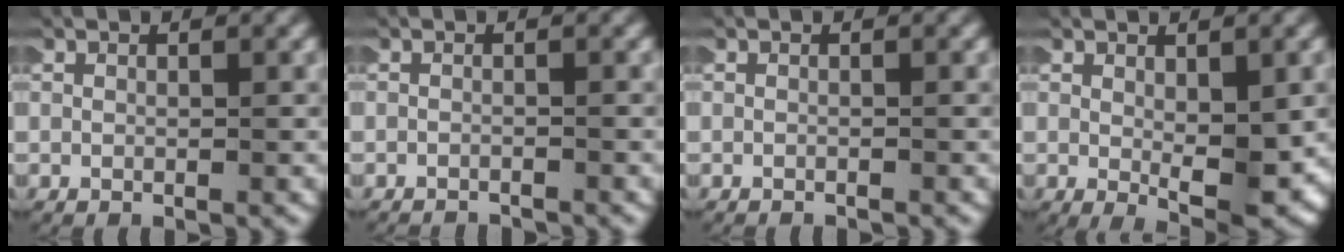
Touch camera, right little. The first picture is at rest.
{"total": 2.0, "force": [-2.0, 0.0, -0.1], "torque": [-0.006, -0.011, -0.027]}
{"total": 0.7, "force": [-0.7, -0.1, -0.2], "torque": [-0.002, -0.003, -0.009]}
{"total": 3.9, "force": [-0.8, 0.9, 3.7], "torque": [-0.052, -0.023, 0.001]}